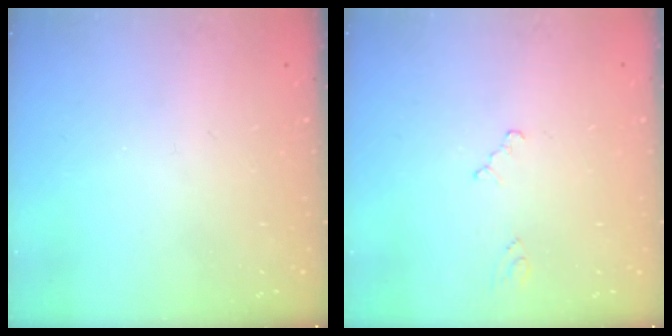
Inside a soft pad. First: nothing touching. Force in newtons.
{"total": 0.0}